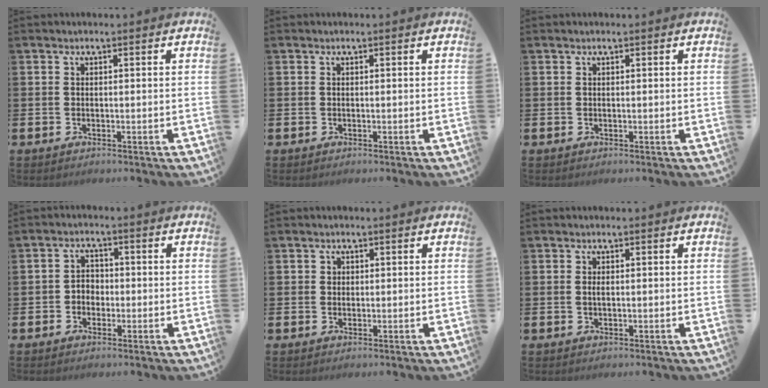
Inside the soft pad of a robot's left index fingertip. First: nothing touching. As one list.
[{"total": 0.0}, {"total": 0.0}, {"total": 2.4, "force": [-0.8, 2.0, 1.0], "torque": [-0.015, 0.005, -0.021]}, {"total": 1.0, "force": [0.5, 0.8, 0.1], "torque": [0.007, 0.003, 0.007]}, {"total": 0.7, "force": [0.1, 0.2, 0.6], "torque": [-0.012, 0.000, 0.001]}]